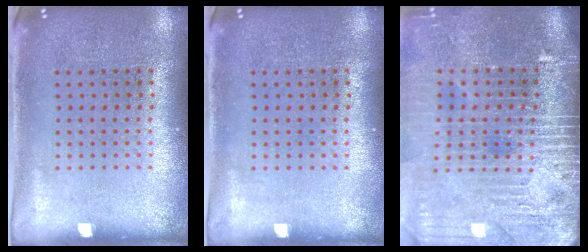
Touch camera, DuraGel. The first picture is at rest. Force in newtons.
{"total": 0.0}
{"total": 4.4, "press": 3.8, "slide": 2.2}